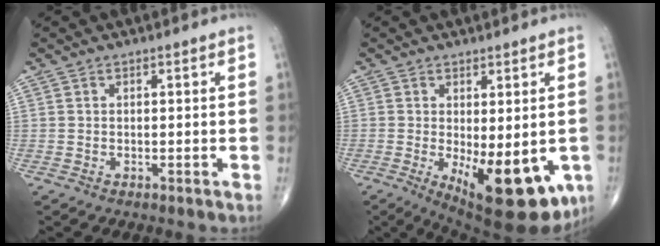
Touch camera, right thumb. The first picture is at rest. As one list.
[{"total": 15.6, "force": [-4.4, 6.5, 13.5], "torque": [-0.162, -0.023, -0.044]}]